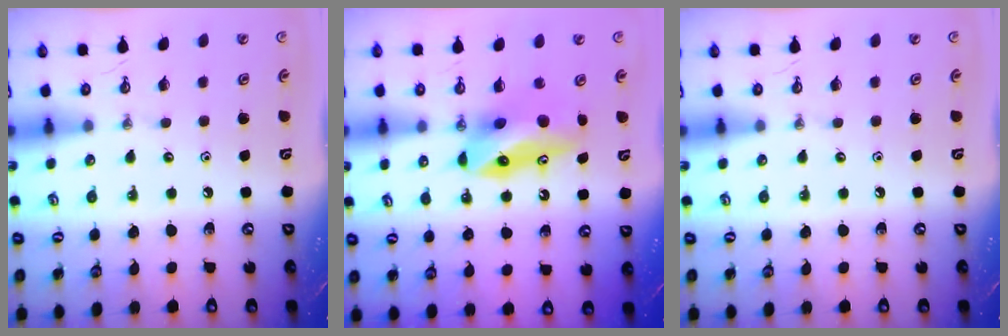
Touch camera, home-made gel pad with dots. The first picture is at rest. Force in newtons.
{"total": 10.0, "press": 9.1, "slide": 4.2}
{"total": 0.0}